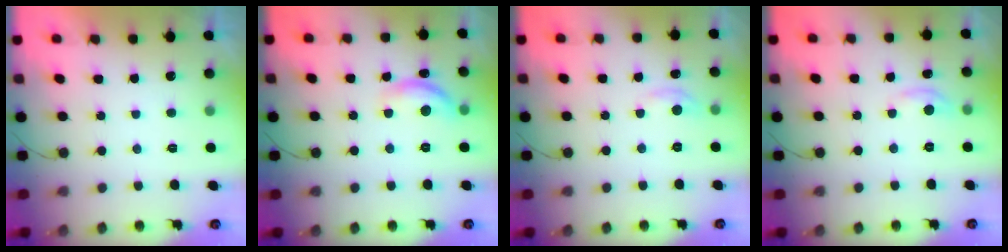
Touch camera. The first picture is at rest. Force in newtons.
{"total": 10.5, "press": 10.5, "slide": 0.7}
{"total": 3.4, "press": 3.3, "slide": 0.5}
{"total": 4.1, "press": 4.1, "slide": 0.5}